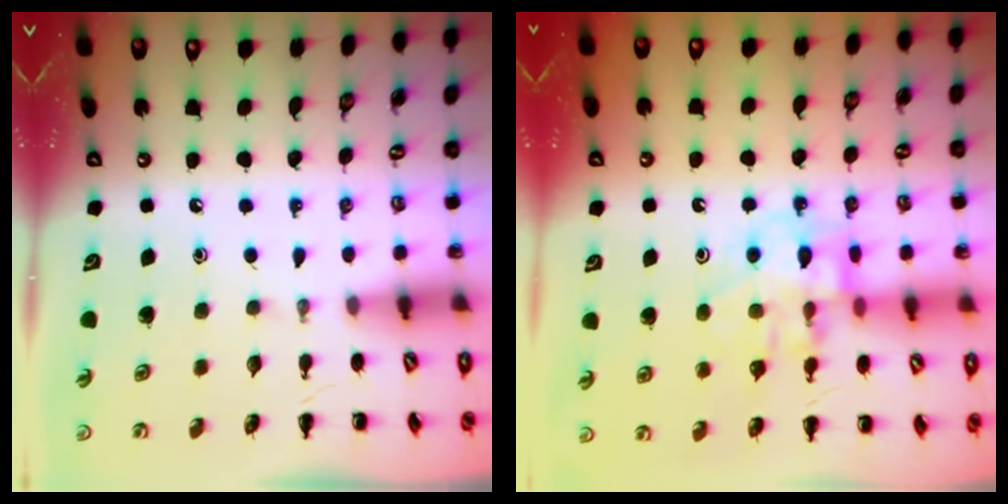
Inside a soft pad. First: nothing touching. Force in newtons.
{"total": 12.8, "press": 12.6, "slide": 2.0}